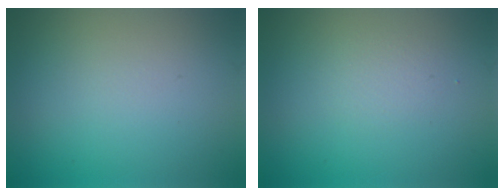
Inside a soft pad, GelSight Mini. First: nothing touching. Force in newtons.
{"total": 1.1, "press": 1.1, "slide": 0.0}